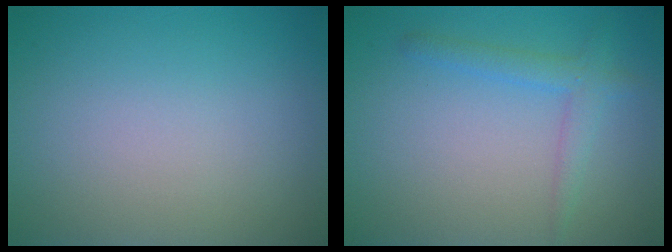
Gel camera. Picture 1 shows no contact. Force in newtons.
{"total": 2.2, "press": 2.2, "slide": 0.0}